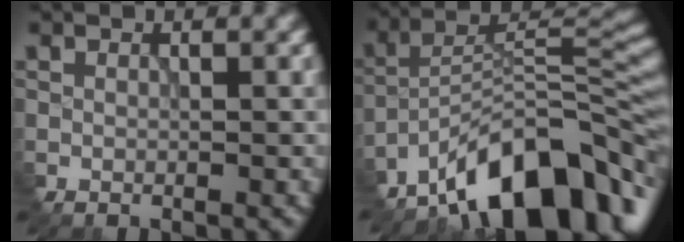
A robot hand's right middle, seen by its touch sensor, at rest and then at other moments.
{"total": 12.4, "force": [-9.1, 4.4, 7.2], "torque": [-0.098, 0.024, -0.164]}